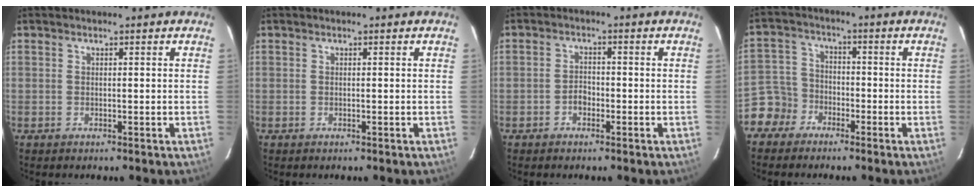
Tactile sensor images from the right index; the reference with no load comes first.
{"total": 0.0}
{"total": 2.2, "force": [-1.1, 1.6, 1.1], "torque": [-0.021, 0.008, -0.020]}
{"total": 6.3, "force": [-4.1, 4.8, 0.2], "torque": [-0.015, 0.028, -0.089]}